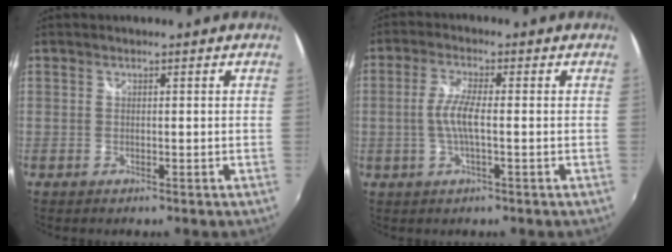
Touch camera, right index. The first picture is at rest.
{"total": 5.2, "force": [-0.7, 0.9, 5.0], "torque": [-0.102, 0.001, -0.012]}